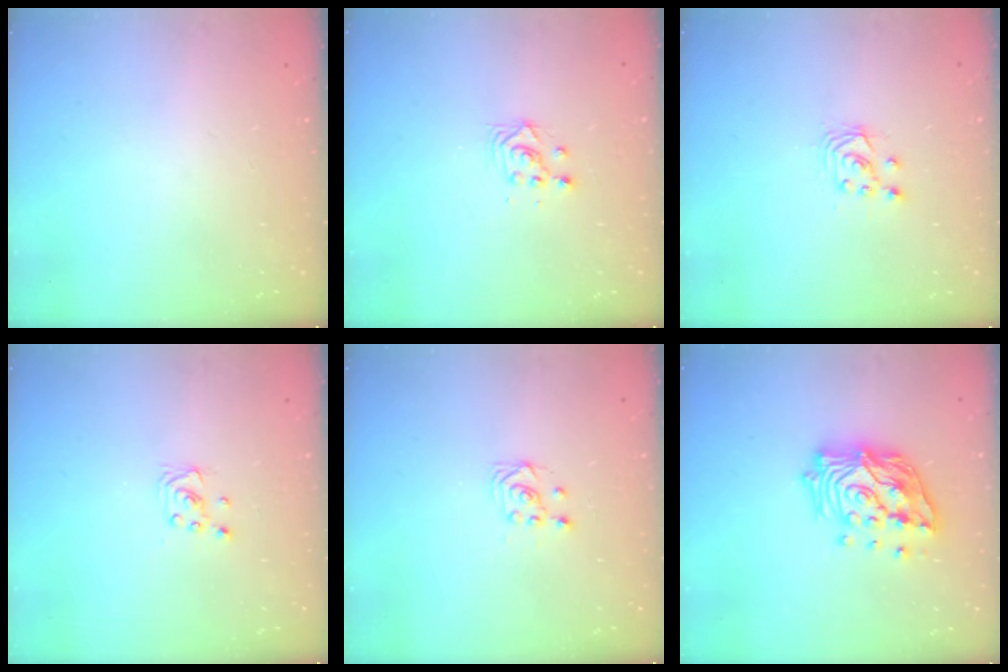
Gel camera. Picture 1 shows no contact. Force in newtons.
{"total": 2.8, "press": 2.8, "slide": 0.2}
{"total": 2.9, "press": 2.9, "slide": 0.2}
{"total": 2.1, "press": 2.1, "slide": 0.2}
{"total": 2.7, "press": 2.4, "slide": 1.3}
{"total": 18.1, "press": 17.9, "slide": 2.6}